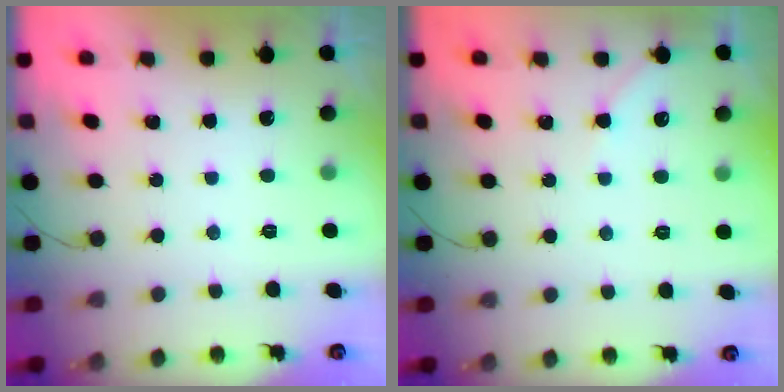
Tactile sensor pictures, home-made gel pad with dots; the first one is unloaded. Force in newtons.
{"total": 2.9, "press": 2.8, "slide": 0.4}